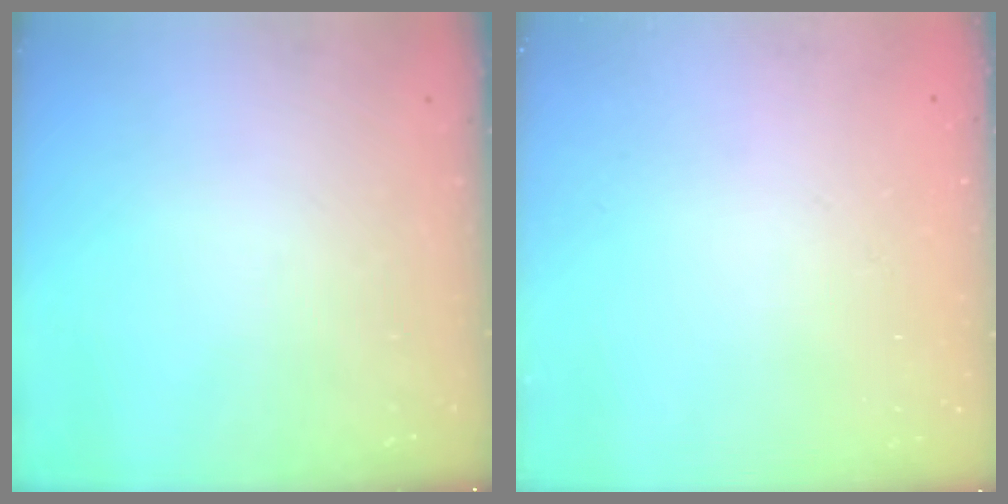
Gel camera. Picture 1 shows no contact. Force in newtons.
{"total": 1.6, "press": 1.6, "slide": 0.2}